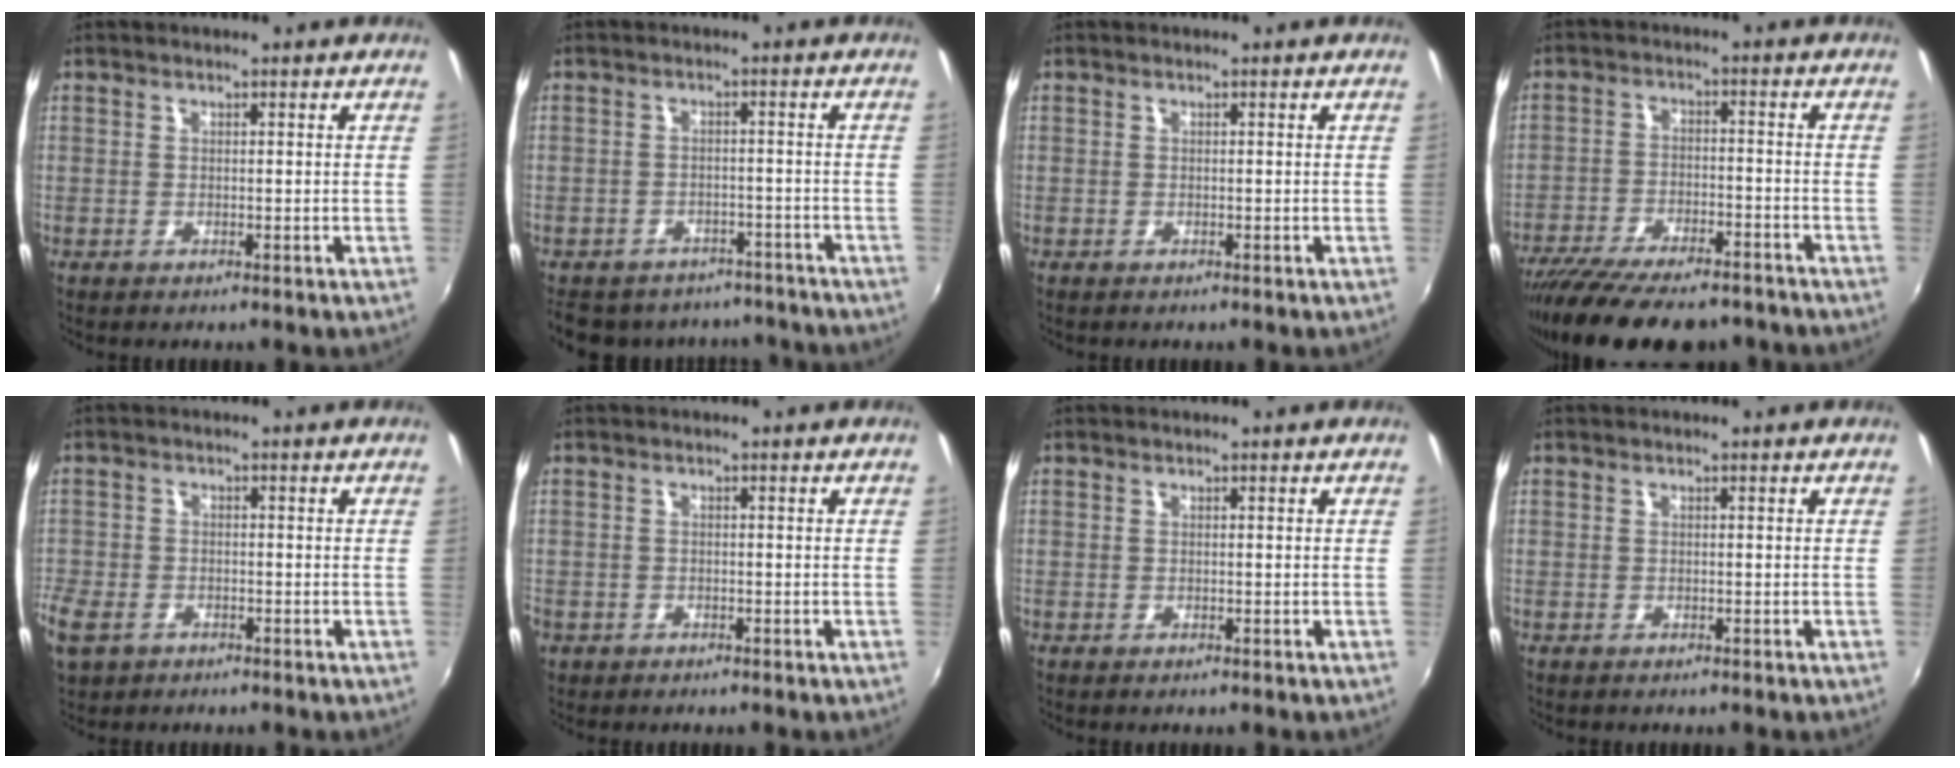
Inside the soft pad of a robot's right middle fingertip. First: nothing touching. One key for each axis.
{"total": 14.9, "fx": -12.4, "fy": 6.6, "fz": 4.8, "tx": -0.111, "ty": 0.013, "tz": -0.155}
{"total": 0.0}
{"total": 18.8, "fx": -15.4, "fy": 5.4, "fz": 9.3, "tx": -0.187, "ty": -0.036, "tz": -0.235}
{"total": 9.9, "fx": -5.2, "fy": 6.8, "fz": 5.1, "tx": -0.150, "ty": -0.018, "tz": -0.100}
{"total": 2.4, "fx": -1.3, "fy": 1.9, "fz": 0.8, "tx": -0.023, "ty": -0.002, "tz": -0.022}
{"total": 0.0}
{"total": 0.0}